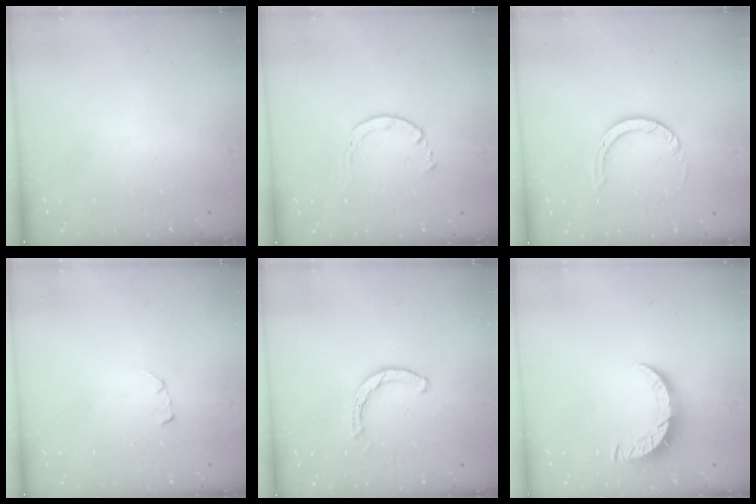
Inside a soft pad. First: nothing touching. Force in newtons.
{"total": 2.0, "press": 1.9, "slide": 0.3}
{"total": 3.8, "press": 3.8, "slide": 0.3}
{"total": 1.7, "press": 1.7, "slide": 0.2}
{"total": 1.6, "press": 1.6, "slide": 0.2}
{"total": 7.5, "press": 7.4, "slide": 0.4}